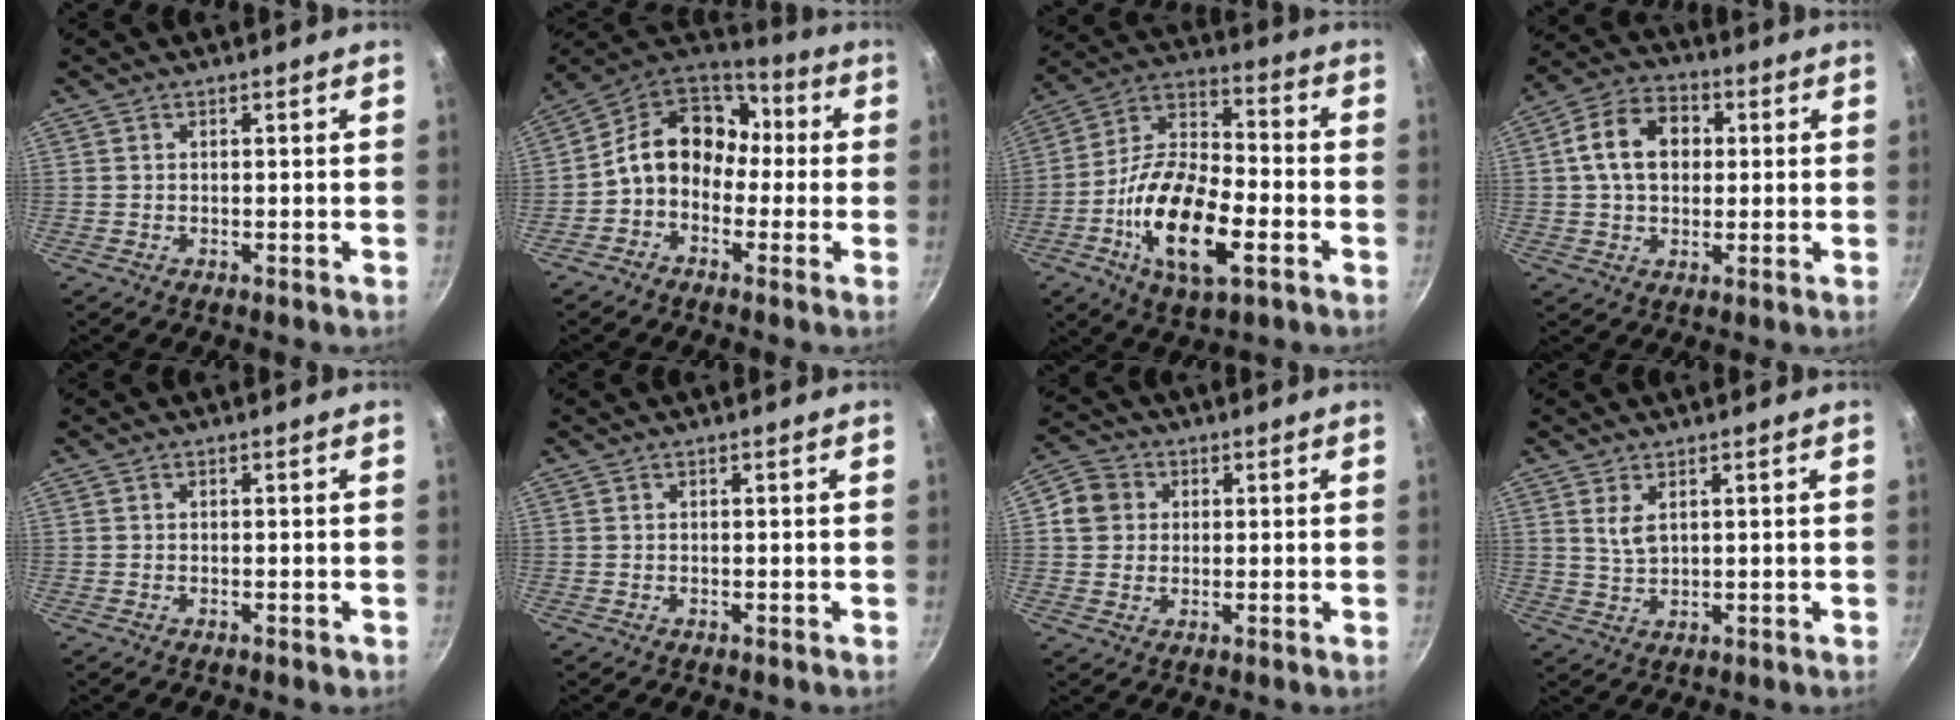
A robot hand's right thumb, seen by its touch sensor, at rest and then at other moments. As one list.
[{"total": 14.3, "force": [-0.5, 11.4, 8.6], "torque": [-0.107, 0.054, -0.032]}, {"total": 19.7, "force": [-6.4, 8.8, 16.4], "torque": [-0.293, 0.030, -0.128]}, {"total": 11.5, "force": [1.7, 8.4, 7.6], "torque": [-0.108, 0.018, 0.016]}, {"total": 0.5, "force": [-0.3, 0.2, 0.4], "torque": [-0.004, 0.002, -0.005]}, {"total": 0.0}, {"total": 6.3, "force": [1.1, 5.7, 2.4], "torque": [-0.012, 0.004, 0.005]}, {"total": 3.5, "force": [1.5, 1.8, 2.6], "torque": [-0.049, -0.013, 0.033]}]